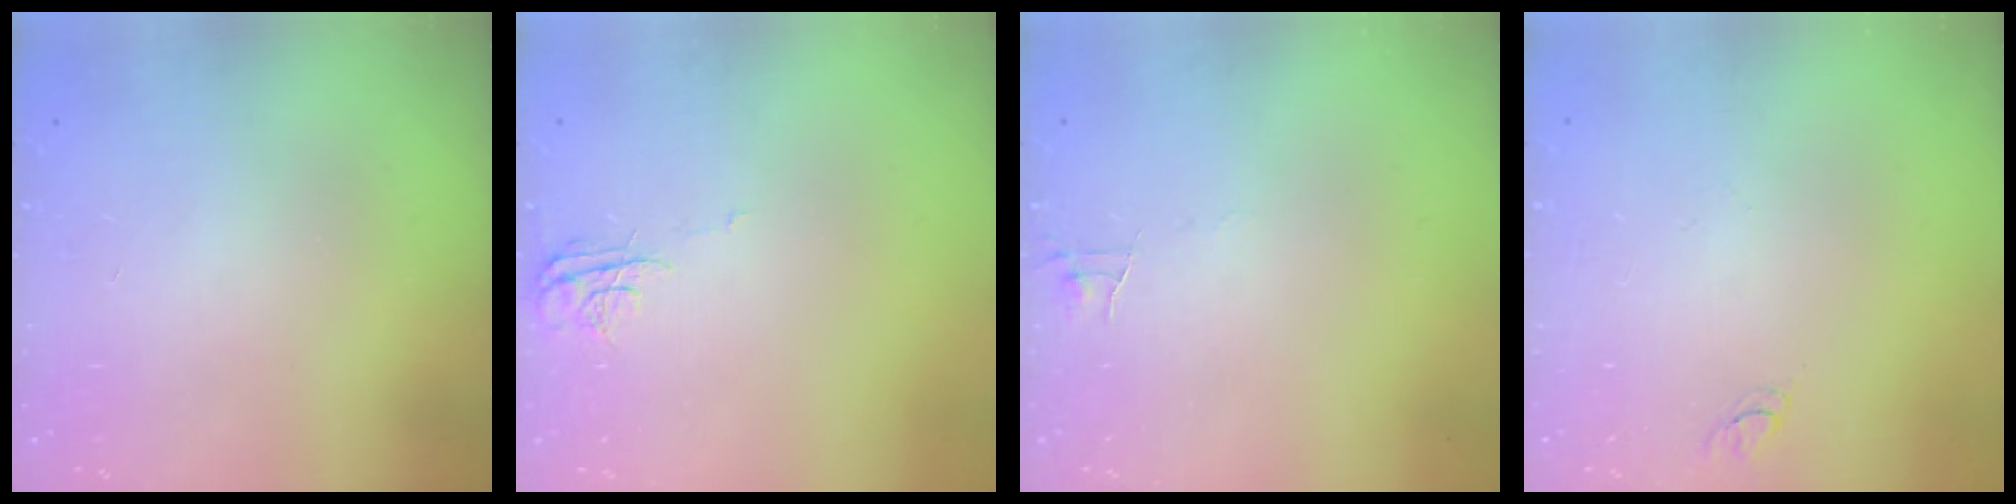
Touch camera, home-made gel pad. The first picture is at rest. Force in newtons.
{"total": 7.9, "press": 7.8, "slide": 0.5}
{"total": 3.5, "press": 3.5, "slide": 0.3}
{"total": 2.8, "press": 2.8, "slide": 0.3}